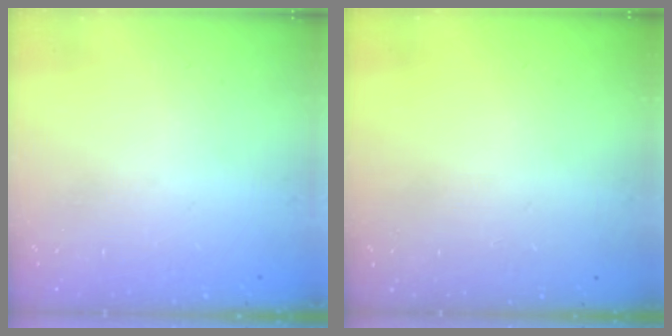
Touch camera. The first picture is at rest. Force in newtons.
{"total": 0.0}